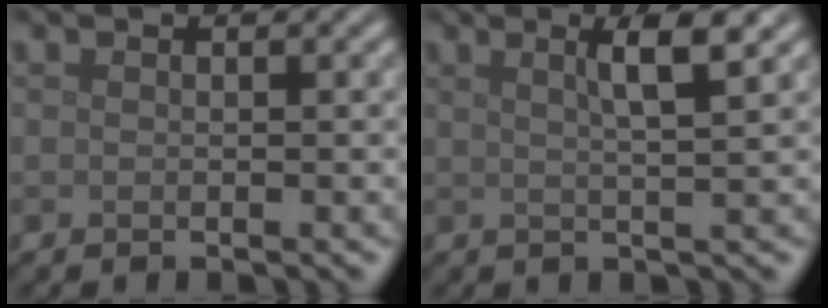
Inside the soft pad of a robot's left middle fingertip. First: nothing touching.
{"total": 3.7, "force": [1.6, 0.6, 3.2], "torque": [-0.040, 0.009, 0.023]}